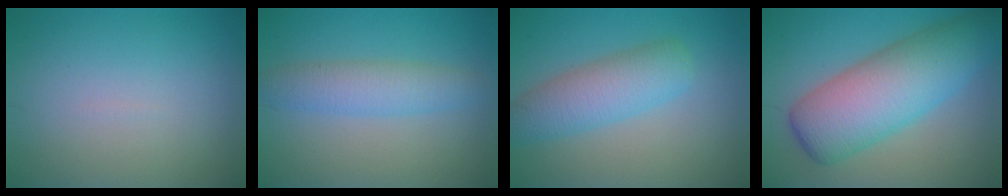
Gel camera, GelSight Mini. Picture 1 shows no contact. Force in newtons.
{"total": 3.4, "press": 3.4, "slide": 0.1}
{"total": 4.9, "press": 4.9, "slide": 0.1}
{"total": 9.4, "press": 9.4, "slide": 0.1}